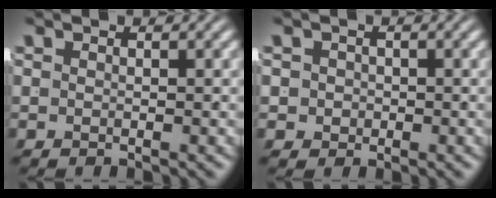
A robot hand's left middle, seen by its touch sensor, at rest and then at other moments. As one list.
[{"total": 2.9, "force": [-0.6, 2.7, 0.7], "torque": [-0.027, -0.012, -0.008]}]